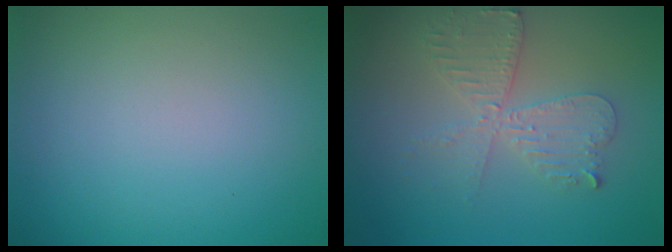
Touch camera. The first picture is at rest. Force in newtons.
{"total": 4.2, "press": 3.6, "slide": 2.2}